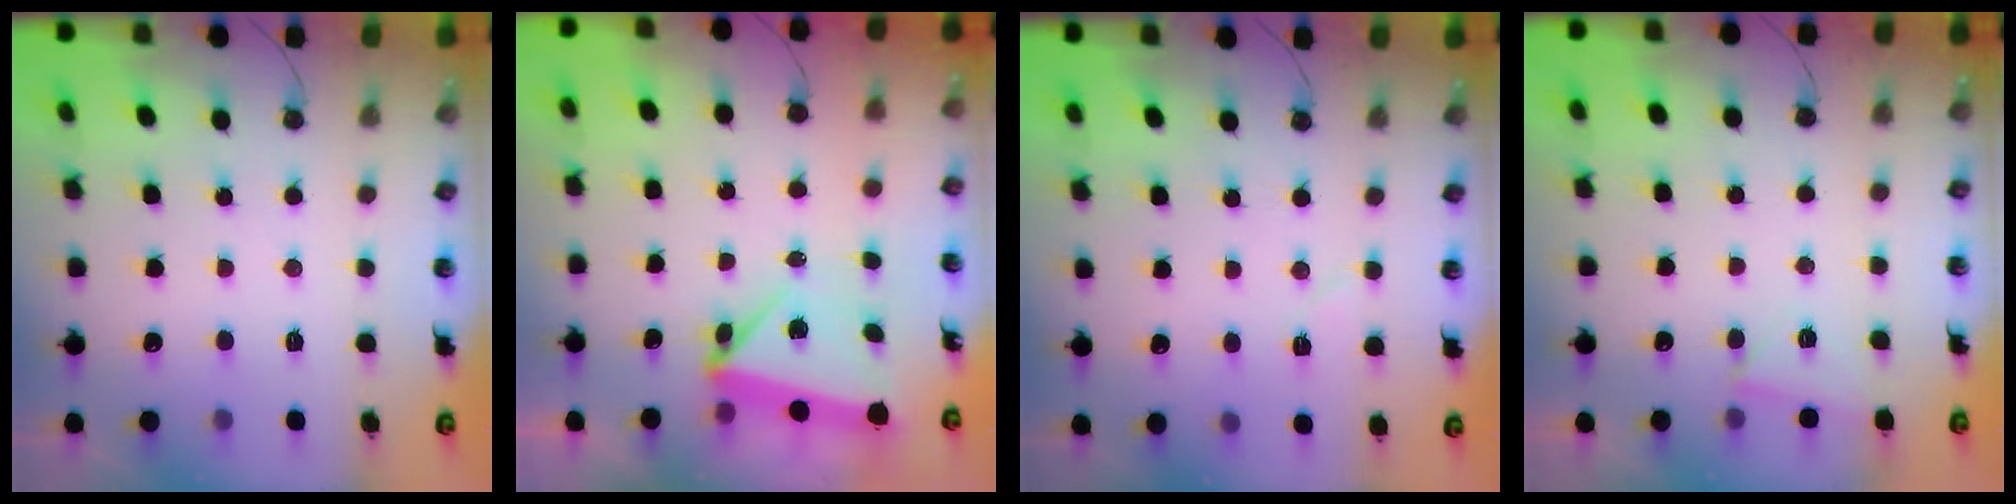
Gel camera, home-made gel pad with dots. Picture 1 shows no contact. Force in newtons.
{"total": 6.9, "press": 6.8, "slide": 1.0}
{"total": 5.3, "press": 4.4, "slide": 2.8}
{"total": 2.7, "press": 2.7, "slide": 0.3}